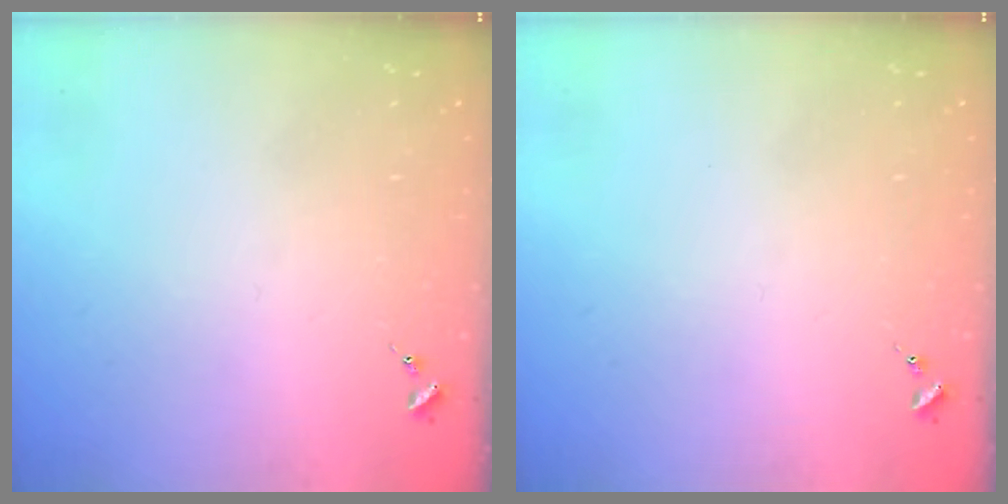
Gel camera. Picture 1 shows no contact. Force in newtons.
{"total": 0.0}